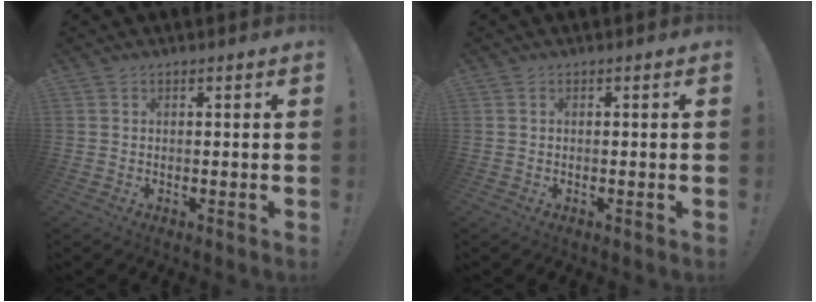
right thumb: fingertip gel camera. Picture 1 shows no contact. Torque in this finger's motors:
{"motor_torque": [-0.13, 0.02, 0.26, 0.01, -0.03]}